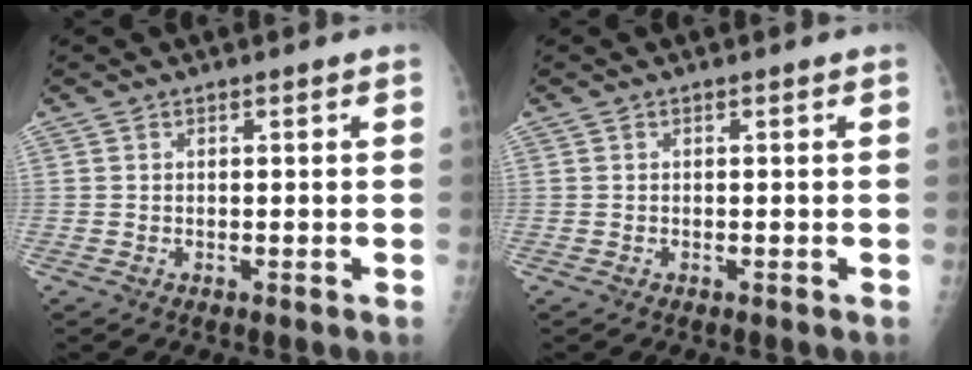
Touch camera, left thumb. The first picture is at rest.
{"total": 0.0}